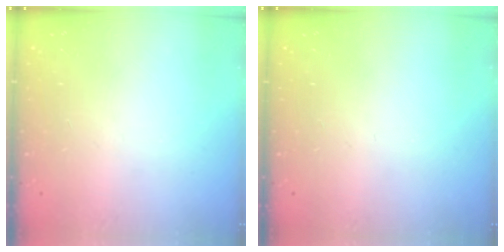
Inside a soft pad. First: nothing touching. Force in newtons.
{"total": 0.0}